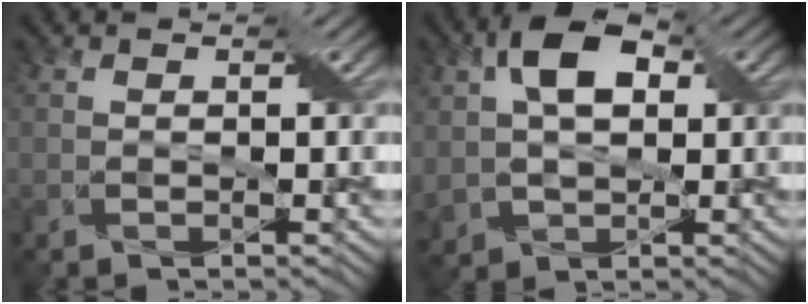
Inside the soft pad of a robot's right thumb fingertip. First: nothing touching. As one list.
[{"total": 10.0, "force": [2.1, 6.9, 6.9], "torque": [-0.156, 0.009, 0.027]}]